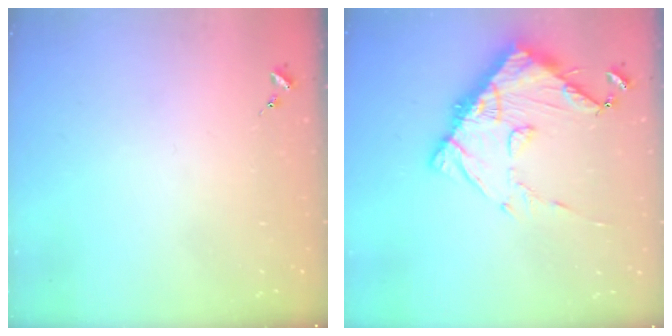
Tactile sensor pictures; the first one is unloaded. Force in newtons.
{"total": 14.1, "press": 14.0, "slide": 1.6}